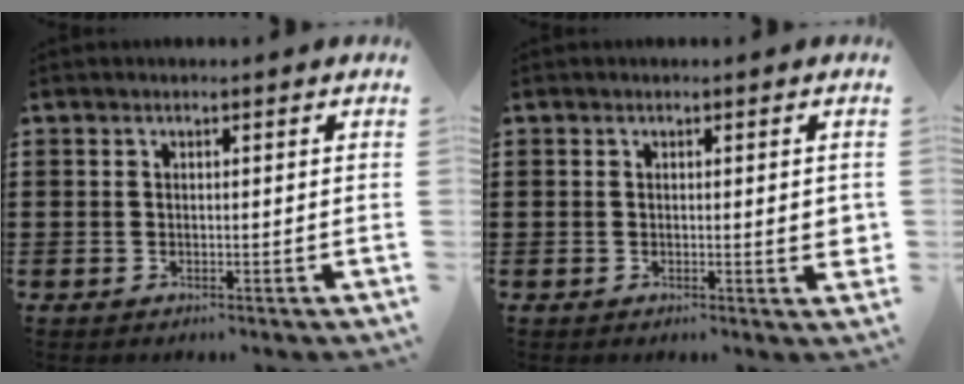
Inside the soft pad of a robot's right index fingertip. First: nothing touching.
{"total": 2.0, "force": [0.2, 0.4, 1.9], "torque": [-0.036, 0.001, 0.003]}